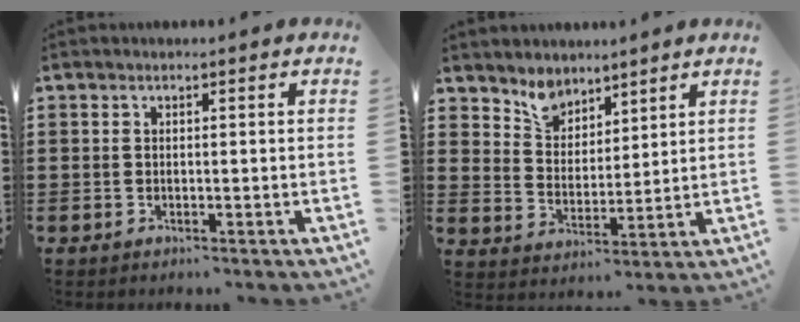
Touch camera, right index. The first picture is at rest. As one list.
[{"total": 4.9, "force": [4.1, 2.7, 0.4], "torque": [-0.031, -0.007, 0.077]}]